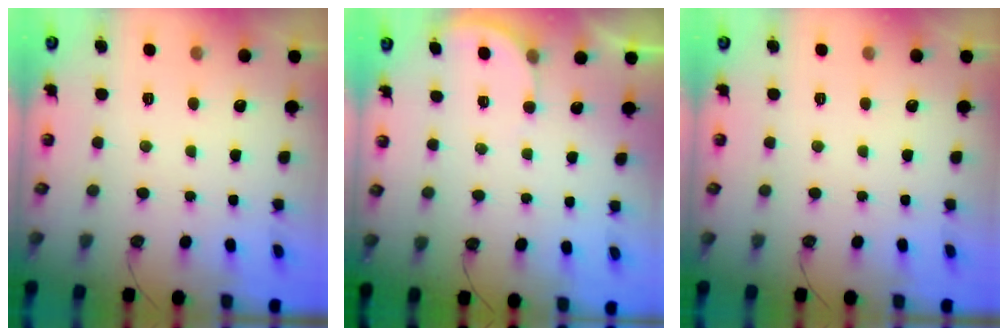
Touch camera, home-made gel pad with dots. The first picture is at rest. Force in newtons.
{"total": 2.2, "press": 2.2, "slide": 0.2}
{"total": 0.0}